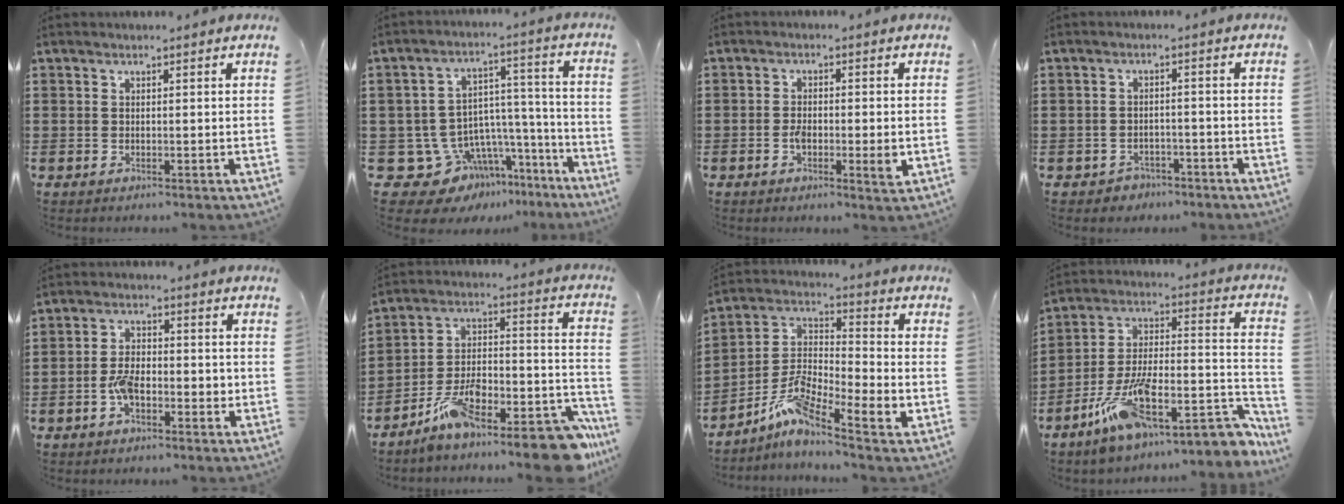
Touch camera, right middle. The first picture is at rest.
{"total": 10.3, "force": [-6.8, 7.4, 2.3], "torque": [-0.071, 0.003, -0.112]}
{"total": 3.5, "force": [-1.0, 1.2, 3.1], "torque": [-0.059, 0.000, -0.019]}
{"total": 2.2, "force": [-2.0, 0.8, -0.1], "torque": [-0.008, 0.000, -0.044]}
{"total": 5.0, "force": [-1.6, 2.7, 3.8], "torque": [-0.073, 0.009, -0.031]}
{"total": 12.8, "force": [-10.7, 2.4, 6.5], "torque": [-0.095, 0.025, -0.199]}
{"total": 8.0, "force": [-4.8, 2.0, 6.0], "torque": [-0.145, -0.022, -0.102]}
{"total": 13.1, "force": [-8.7, 3.7, 9.0], "torque": [-0.167, -0.002, -0.155]}